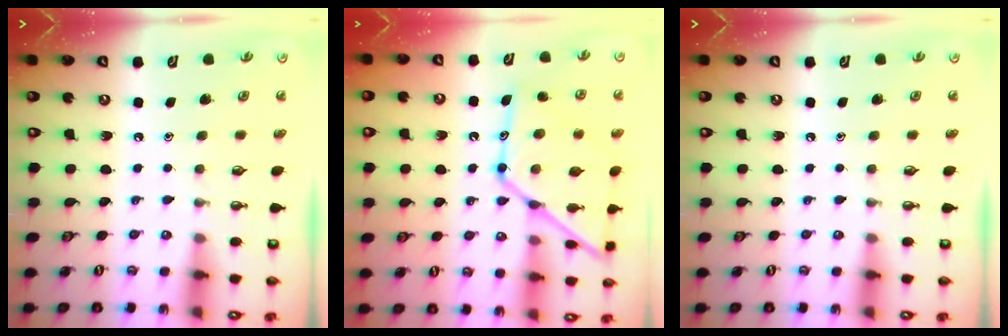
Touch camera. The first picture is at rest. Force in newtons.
{"total": 18.2, "press": 18.1, "slide": 1.4}
{"total": 0.0}